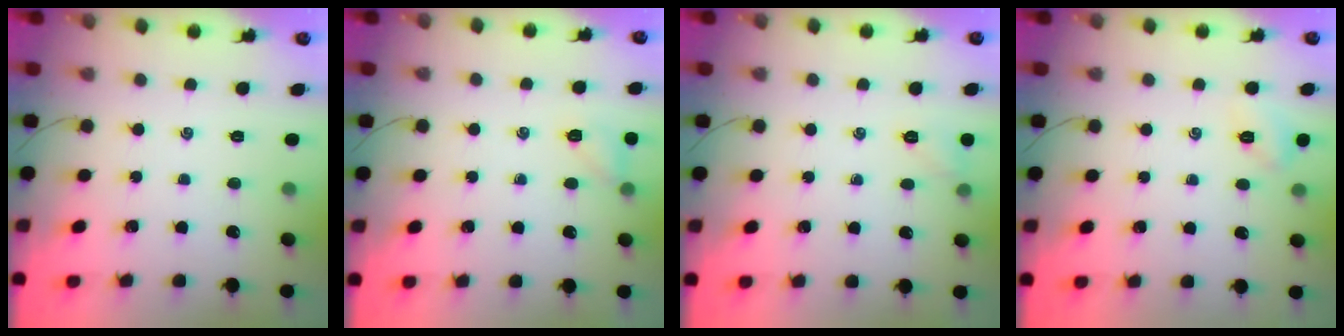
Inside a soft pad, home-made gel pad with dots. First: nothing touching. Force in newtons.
{"total": 5.4, "press": 5.1, "slide": 1.6}
{"total": 5.5, "press": 5.3, "slide": 1.5}
{"total": 5.1, "press": 4.9, "slide": 1.4}